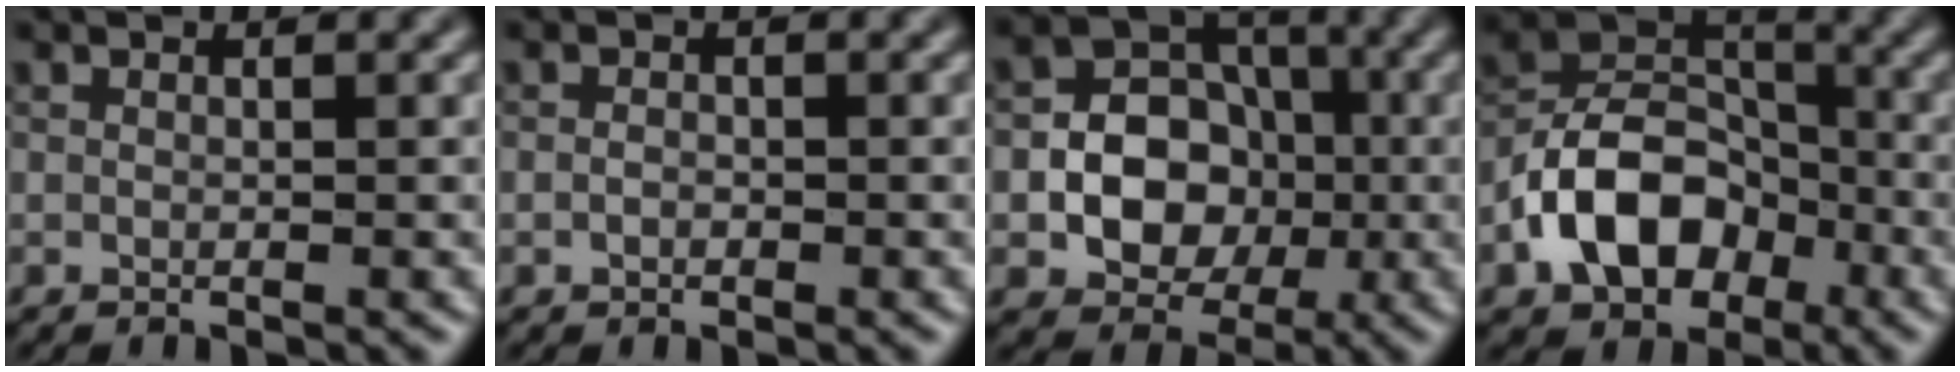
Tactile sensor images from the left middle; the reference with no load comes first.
{"total": 0.8, "force": [-0.3, 0.6, 0.4], "torque": [-0.009, 0.001, -0.008]}
{"total": 7.0, "force": [-1.1, 5.8, 3.8], "torque": [-0.031, 0.003, -0.034]}
{"total": 8.3, "force": [-3.4, 5.8, 4.8], "torque": [-0.083, 0.005, -0.074]}